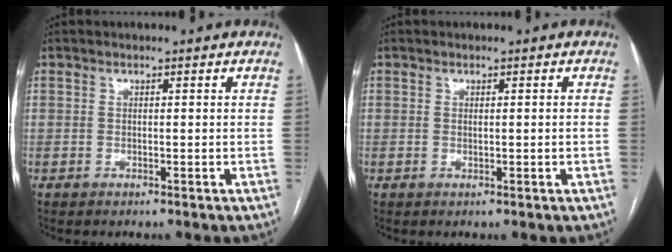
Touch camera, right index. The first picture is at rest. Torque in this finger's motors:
{"motor_torque": [-0.23, -0.01, -0.03, -0.01]}